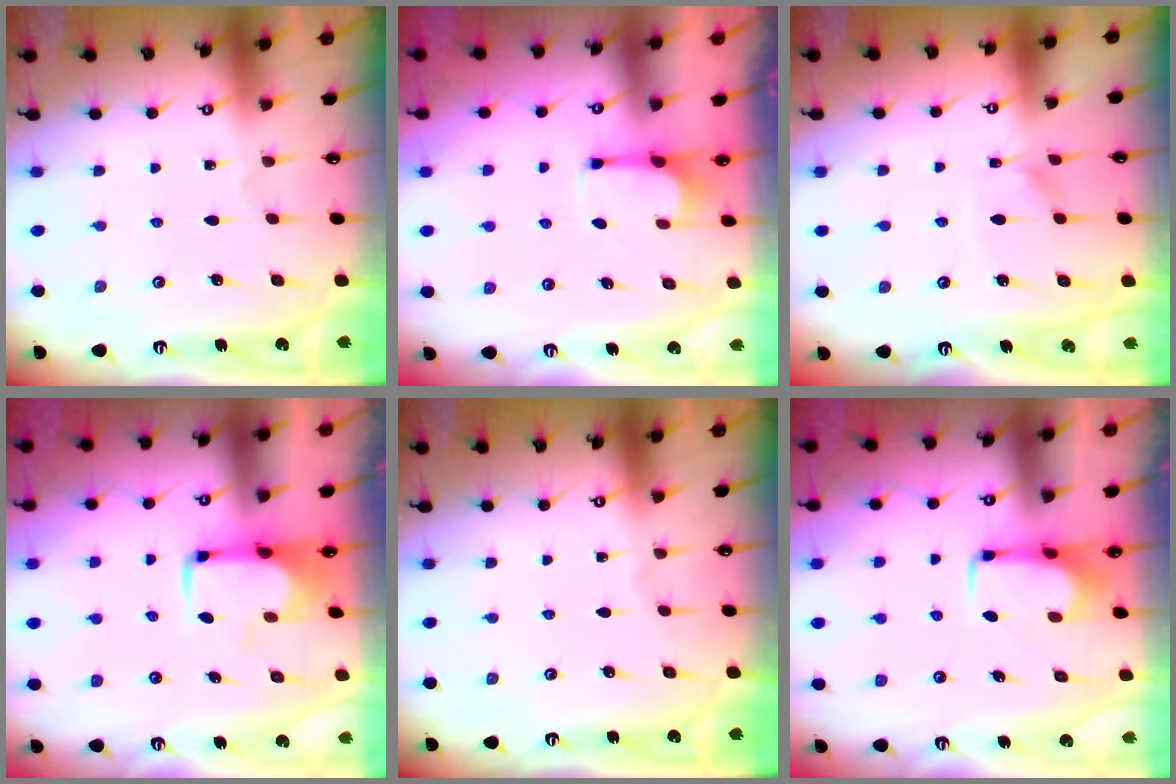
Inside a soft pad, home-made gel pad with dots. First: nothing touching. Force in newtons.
{"total": 3.0, "press": 2.9, "slide": 0.6}
{"total": 7.5, "press": 7.5, "slide": 0.6}
{"total": 1.6, "press": 1.5, "slide": 0.5}
{"total": 0.0}
{"total": 1.7, "press": 1.6, "slide": 0.5}